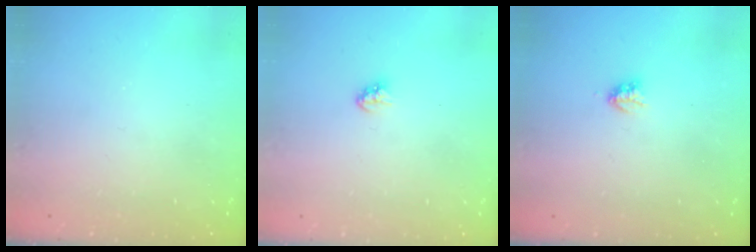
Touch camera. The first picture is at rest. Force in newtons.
{"total": 2.9, "press": 2.9, "slide": 0.2}
{"total": 2.9, "press": 2.9, "slide": 0.5}